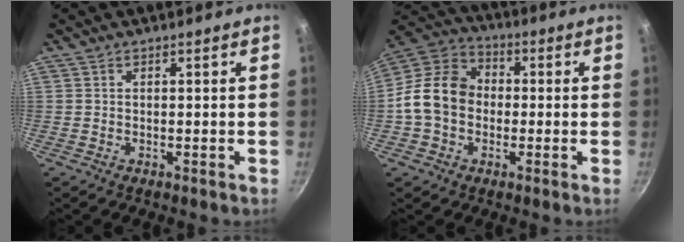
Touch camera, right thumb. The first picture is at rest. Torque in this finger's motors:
{"motor_torque": [1.76, 2.01, 1.19, -0.83, 0.11]}